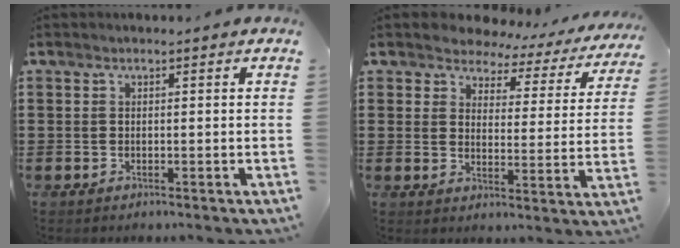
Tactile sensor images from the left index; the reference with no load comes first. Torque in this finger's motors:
{"motor_torque": [2.14, 0.00, 0.34, 0.00]}